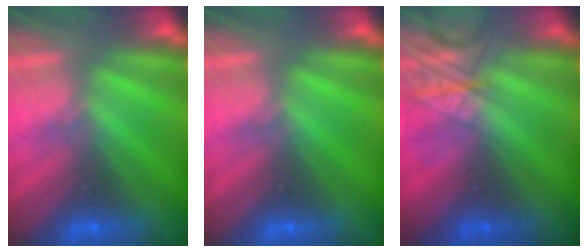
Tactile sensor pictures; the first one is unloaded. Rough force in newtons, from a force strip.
{"total": 0.0}
{"total": 2.4}